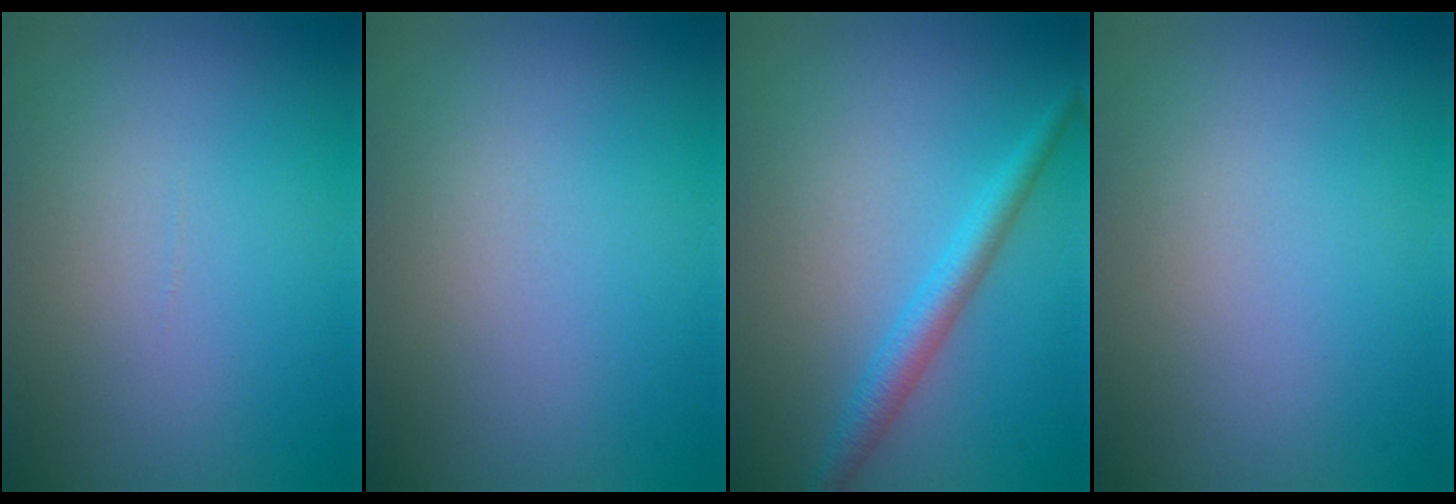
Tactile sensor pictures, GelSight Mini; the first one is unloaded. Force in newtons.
{"total": 0.0}
{"total": 2.7, "press": 2.7, "slide": 0.1}
{"total": 0.0}